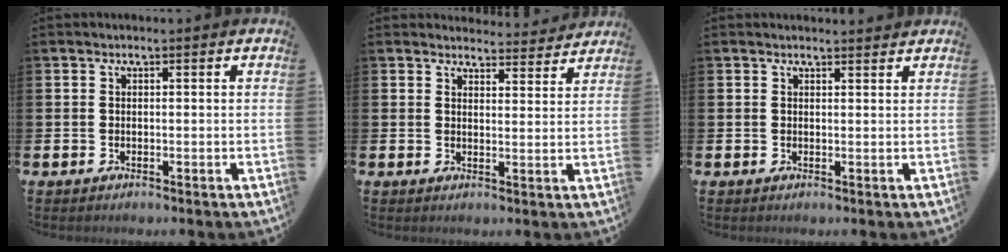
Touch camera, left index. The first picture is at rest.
{"total": 3.7, "force": [3.6, 0.6, -0.1], "torque": [0.005, -0.029, 0.063]}
{"total": 1.2, "force": [1.1, 0.1, 0.1], "torque": [0.008, -0.006, 0.018]}